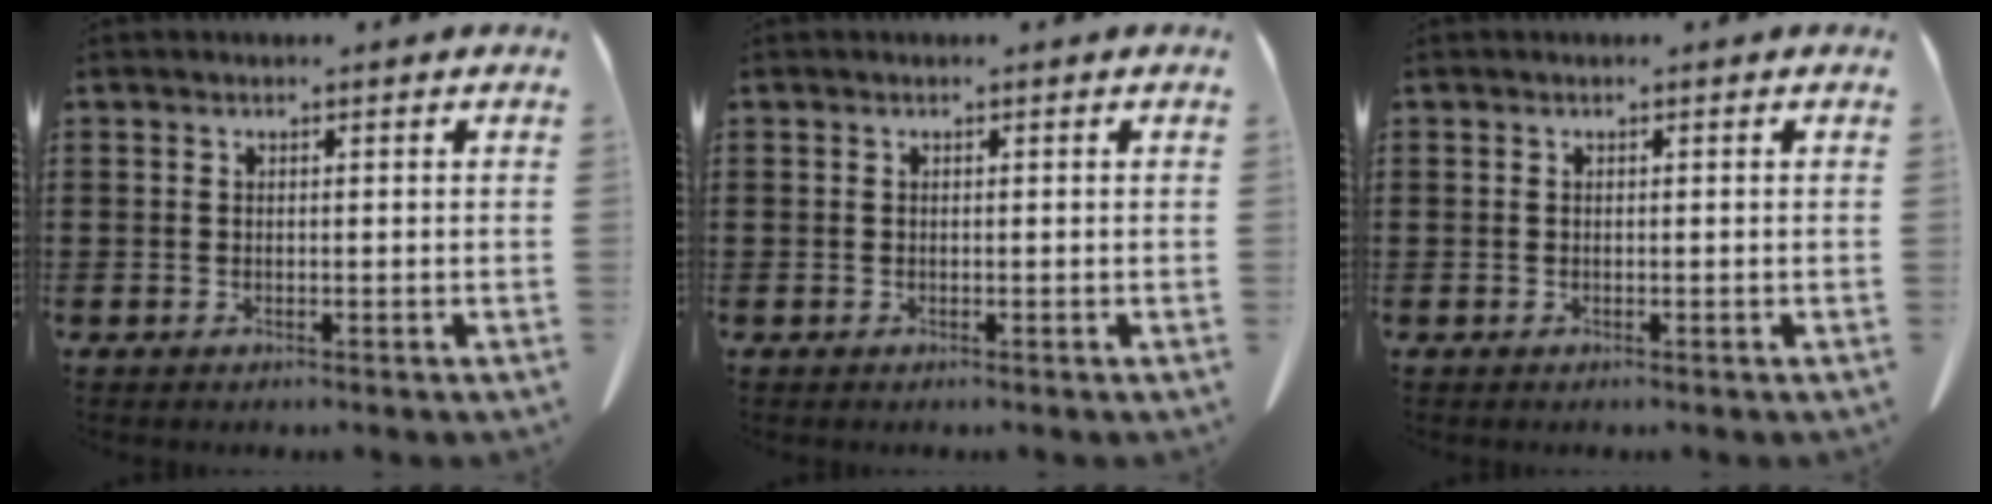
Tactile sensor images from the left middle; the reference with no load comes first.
{"total": 0.0}
{"total": 0.0}